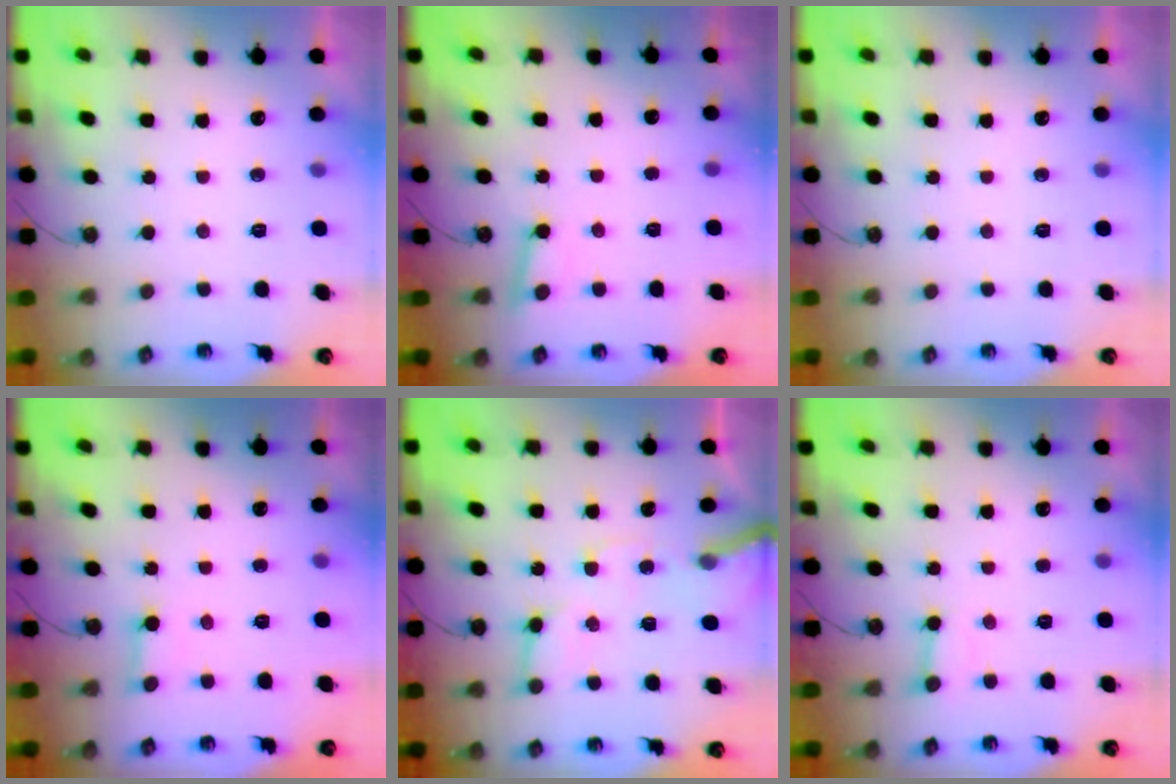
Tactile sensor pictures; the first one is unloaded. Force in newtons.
{"total": 3.4, "press": 3.4, "slide": 0.3}
{"total": 0.0}
{"total": 2.8, "press": 2.8, "slide": 0.3}
{"total": 12.5, "press": 12.3, "slide": 2.0}
{"total": 3.0, "press": 2.9, "slide": 0.3}